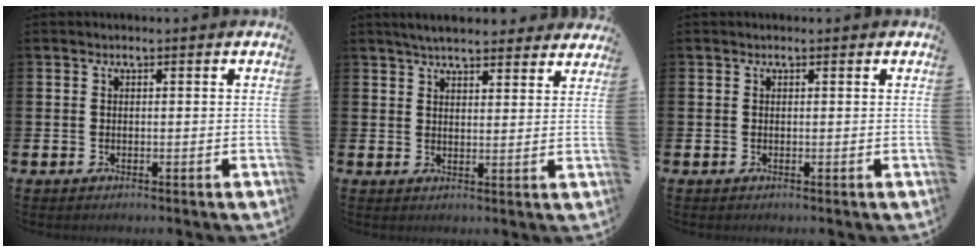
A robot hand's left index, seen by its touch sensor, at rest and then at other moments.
{"total": 5.0, "force": [4.7, 0.8, 1.2], "torque": [-0.034, -0.015, 0.086]}
{"total": 0.0}